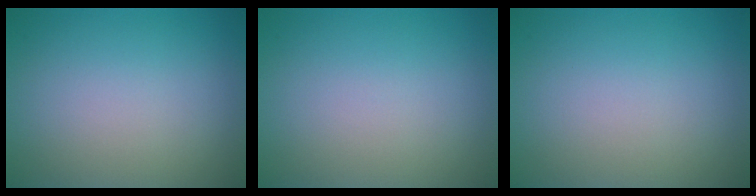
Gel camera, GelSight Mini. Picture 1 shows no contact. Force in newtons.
{"total": 0.0}
{"total": 0.0}